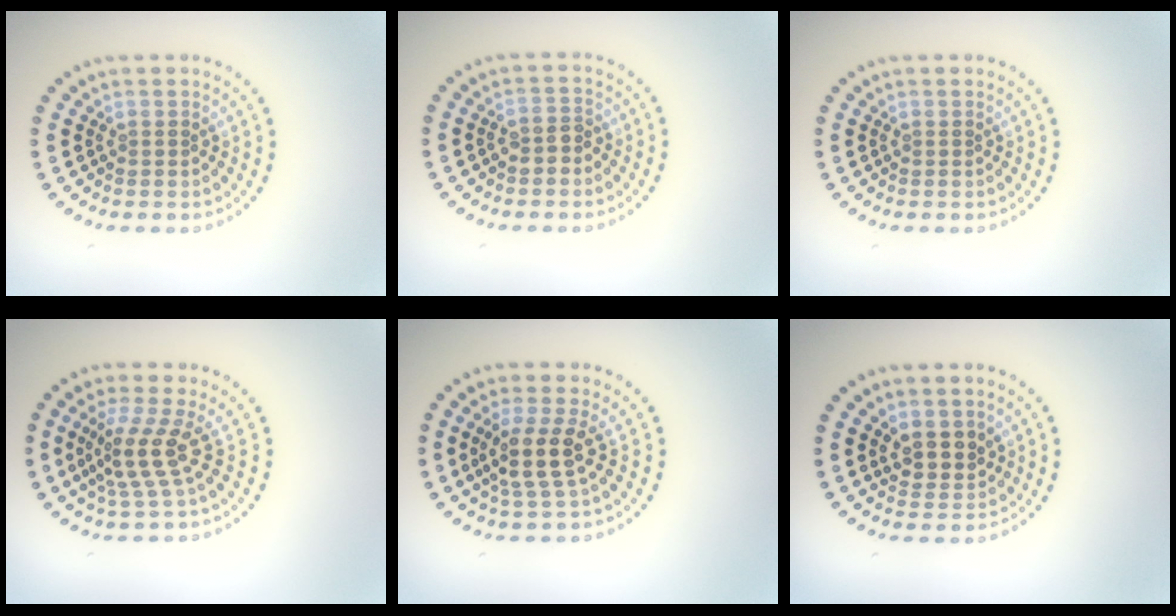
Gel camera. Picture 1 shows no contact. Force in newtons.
{"total": 1.6, "press": 1.5, "slide": 0.5}
{"total": 0.0}
{"total": 3.5, "press": 2.6, "slide": 2.3}
{"total": 3.5, "press": 2.8, "slide": 2.1}
{"total": 2.4, "press": 2.2, "slide": 1.1}